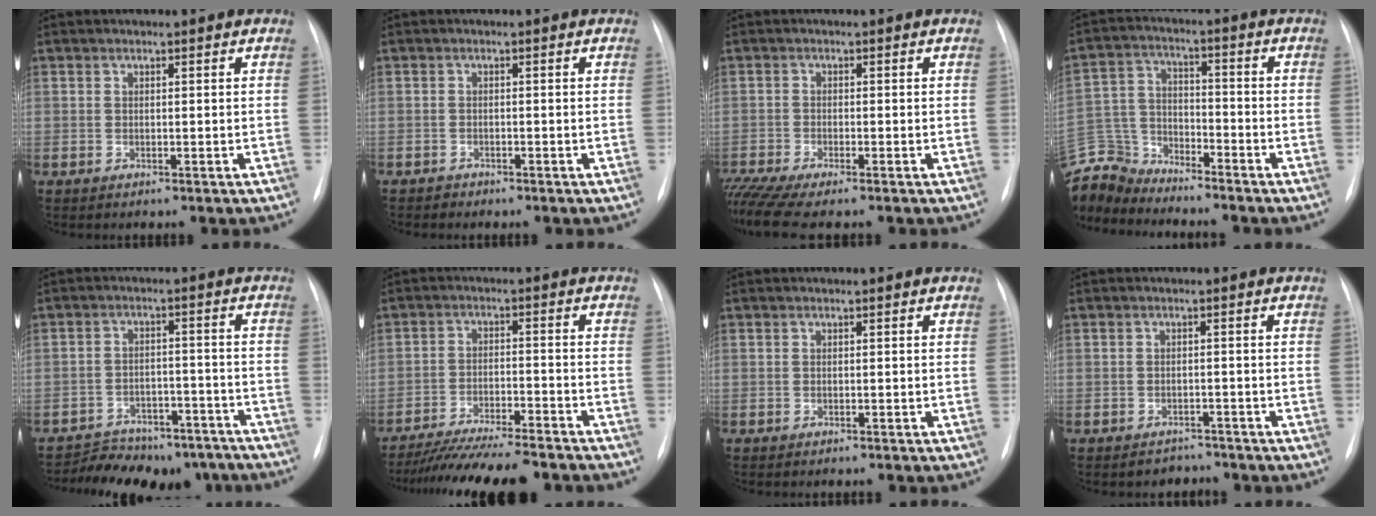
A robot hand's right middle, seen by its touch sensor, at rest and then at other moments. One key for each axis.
{"total": 0.9, "fx": -0.7, "fy": 0.4, "fz": -0.2, "tx": 0.002, "ty": 0.001, "tz": -0.014}
{"total": 6.0, "fx": -5.0, "fy": -0.1, "fz": 3.2, "tx": -0.065, "ty": -0.013, "tz": -0.089}
{"total": 10.8, "fx": -10.6, "fy": 1.8, "fz": 0.5, "tx": -0.018, "ty": 0.017, "tz": -0.208}
{"total": 14.2, "fx": -12.3, "fy": 6.4, "fz": 3.3, "tx": -0.039, "ty": 0.029, "tz": -0.155}
{"total": 14.7, "fx": -13.2, "fy": 1.4, "fz": 6.3, "tx": -0.102, "ty": -0.012, "tz": -0.200}
{"total": 0.8, "fx": -0.7, "fy": 0.1, "fz": 0.4, "tx": -0.005, "ty": -0.002, "tz": -0.008}
{"total": 2.2, "fx": -1.8, "fy": 1.0, "fz": -0.6, "tx": 0.007, "ty": 0.004, "tz": -0.023}